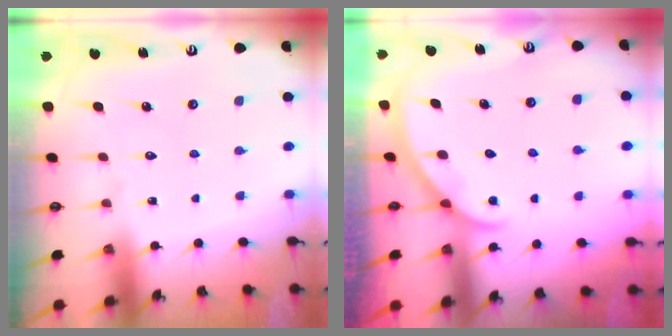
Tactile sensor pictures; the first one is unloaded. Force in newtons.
{"total": 1.9, "press": 1.9, "slide": 0.2}